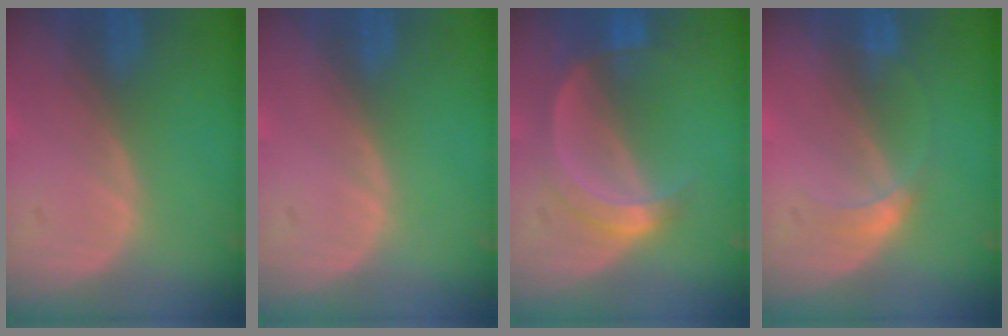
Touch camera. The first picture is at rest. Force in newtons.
{"total": 0.0}
{"total": 5.6, "press": 5.3, "slide": 1.7}
{"total": 2.5, "press": 2.5, "slide": 0.1}